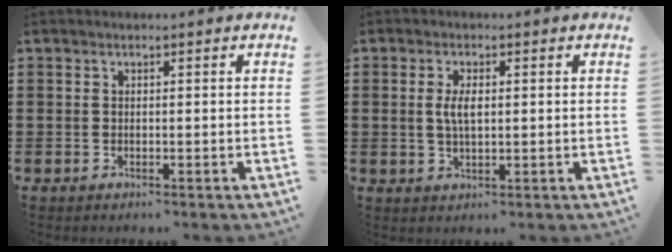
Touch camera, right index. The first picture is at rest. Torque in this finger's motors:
{"motor_torque": [0.75, 0.40, 0.41, 0.10]}